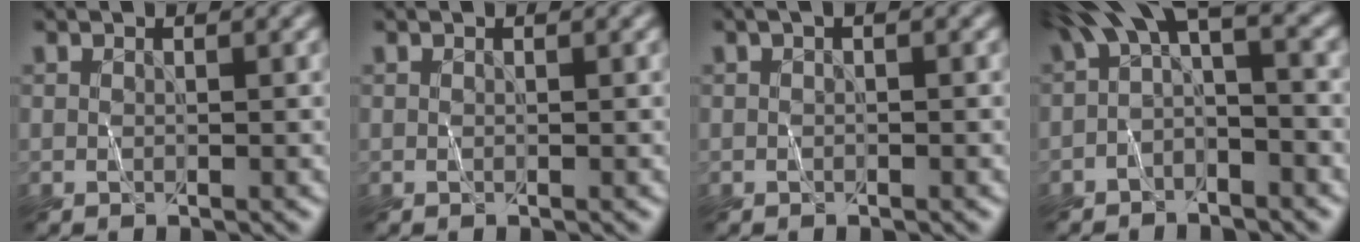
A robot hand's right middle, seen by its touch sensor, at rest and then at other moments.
{"total": 0.0}
{"total": 1.0, "force": [0.4, 0.3, 0.9], "torque": [-0.012, -0.006, 0.001]}
{"total": 5.3, "force": [0.1, 2.1, 4.9], "torque": [-0.084, 0.026, -0.012]}